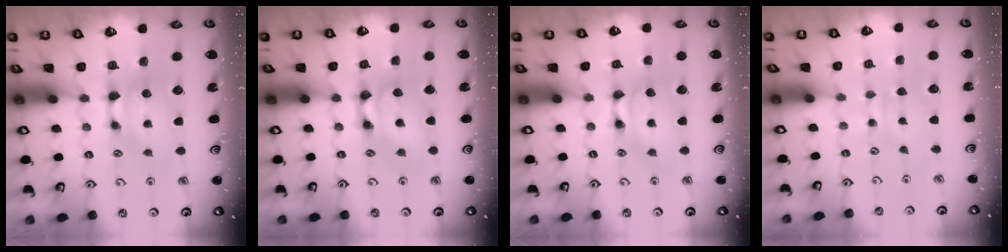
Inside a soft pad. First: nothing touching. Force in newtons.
{"total": 2.5, "press": 2.5, "slide": 0.2}
{"total": 1.8, "press": 1.8, "slide": 0.1}
{"total": 3.0, "press": 2.9, "slide": 0.3}